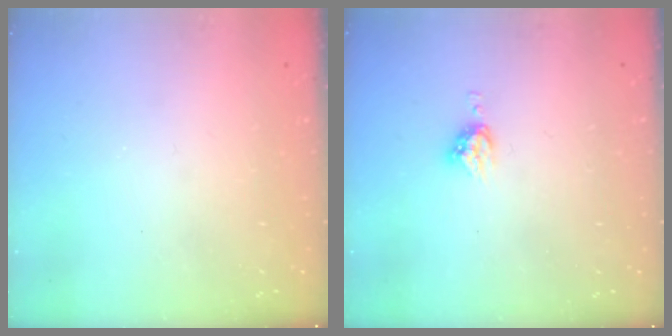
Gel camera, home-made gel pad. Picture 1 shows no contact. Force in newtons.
{"total": 5.1, "press": 5.1, "slide": 0.7}